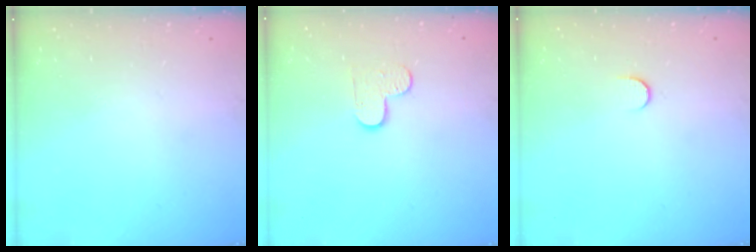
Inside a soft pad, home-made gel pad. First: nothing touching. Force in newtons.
{"total": 6.7, "press": 6.6, "slide": 0.6}
{"total": 4.8, "press": 4.8, "slide": 0.5}